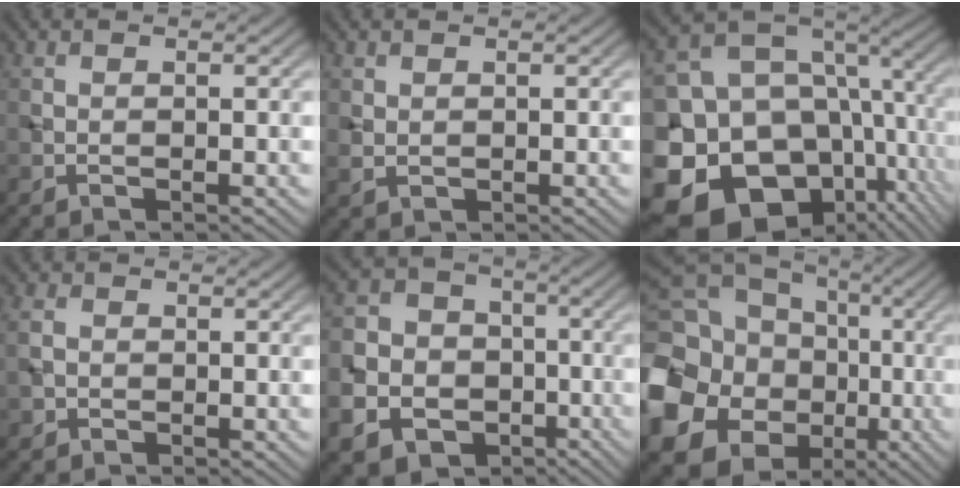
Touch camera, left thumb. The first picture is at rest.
{"total": 1.1, "force": [0.5, 0.9, 0.5], "torque": [-0.013, -0.002, 0.014]}
{"total": 21.0, "force": [-6.9, 16.0, 11.7], "torque": [-0.278, -0.025, -0.074]}
{"total": 2.4, "force": [-0.4, 2.1, 1.2], "torque": [-0.031, -0.001, -0.010]}
{"total": 14.8, "force": [-5.9, 12.6, 5.1], "torque": [-0.156, -0.051, -0.112]}
{"total": 22.7, "force": [-3.9, 19.9, 10.2], "torque": [-0.266, -0.034, -0.082]}